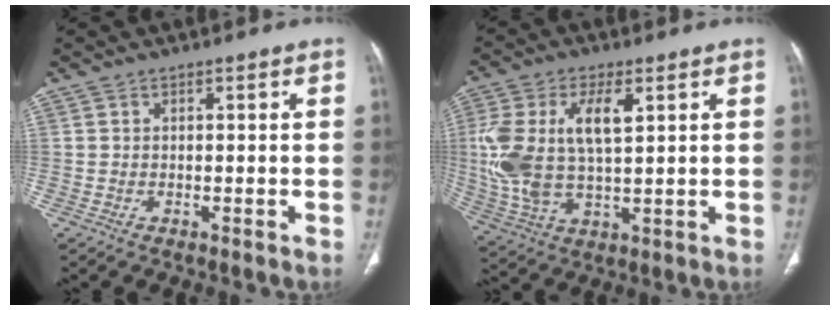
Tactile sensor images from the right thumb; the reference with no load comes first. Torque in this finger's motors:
{"motor_torque": [0.62, 1.12, 1.14, 0.02, 0.20]}